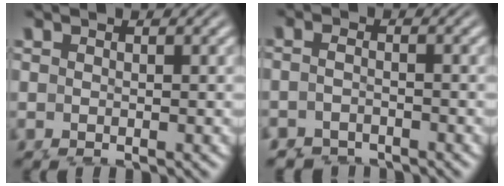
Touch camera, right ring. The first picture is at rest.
{"total": 1.8, "force": [-1.7, 0.5, -0.2], "torque": [-0.002, -0.009, -0.026]}